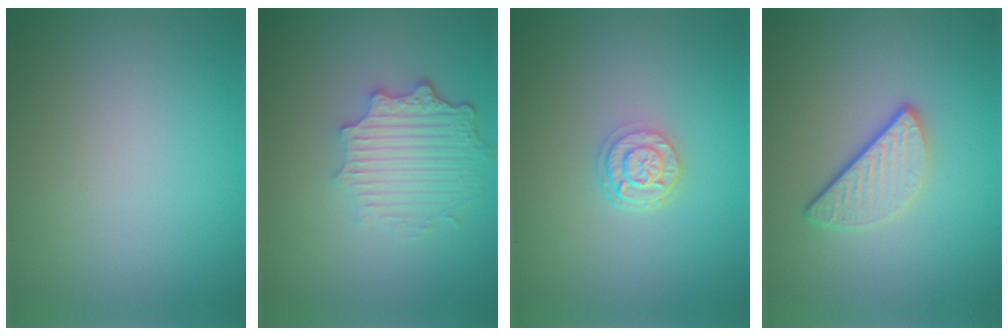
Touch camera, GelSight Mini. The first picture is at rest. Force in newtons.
{"total": 4.3, "press": 3.4, "slide": 2.7}
{"total": 2.5, "press": 2.0, "slide": 1.5}
{"total": 3.4, "press": 2.6, "slide": 2.1}